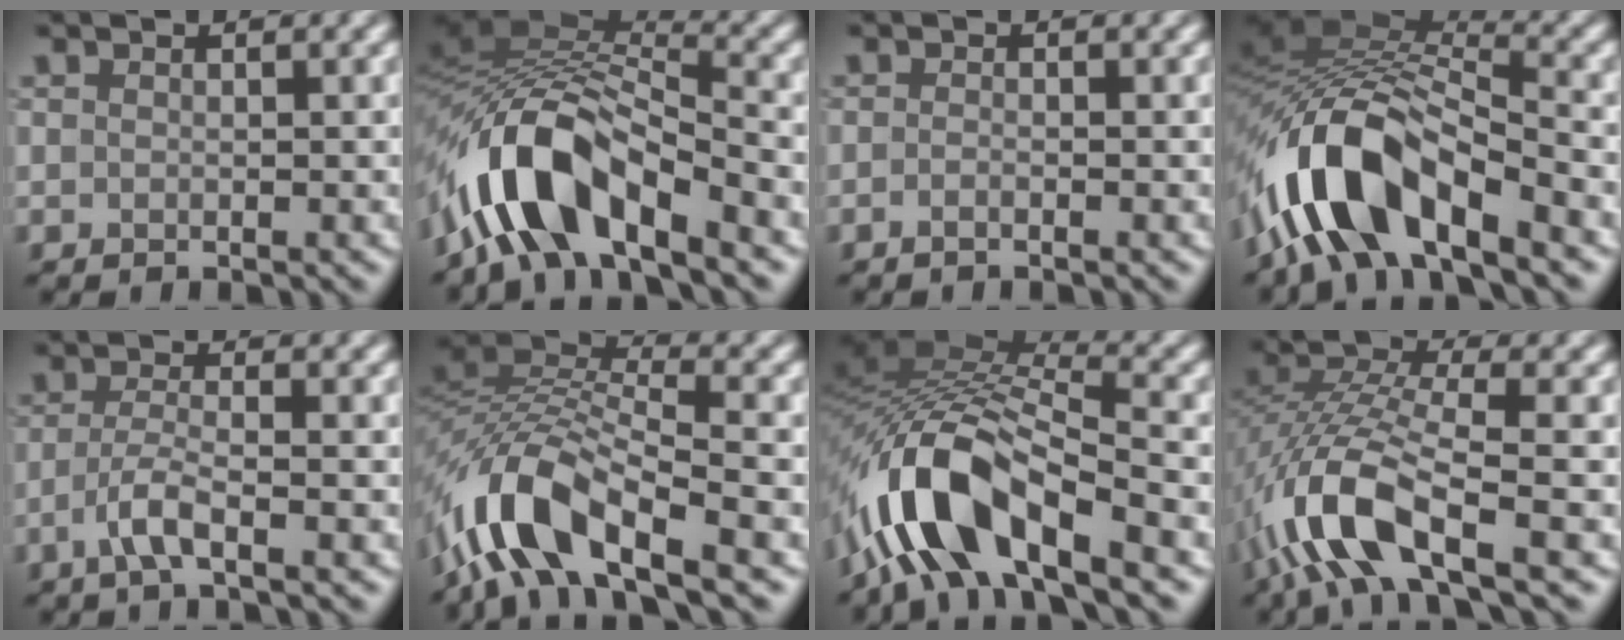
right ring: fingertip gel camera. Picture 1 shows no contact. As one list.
[{"total": 10.5, "force": [-5.2, 4.2, 8.0], "torque": [-0.147, 0.022, -0.107]}, {"total": 0.5, "force": [-0.3, 0.0, 0.4], "torque": [-0.013, 0.001, -0.009]}, {"total": 11.5, "force": [-5.3, 4.8, 9.0], "torque": [-0.173, 0.021, -0.110]}, {"total": 2.4, "force": [-1.2, 0.2, 2.1], "torque": [-0.049, 0.009, -0.033]}, {"total": 10.8, "force": [-6.1, 4.2, 7.9], "torque": [-0.158, 0.008, -0.131]}, {"total": 11.6, "force": [-5.7, 4.5, 9.1], "torque": [-0.171, 0.020, -0.119]}, {"total": 8.5, "force": [-4.2, 2.9, 6.8], "torque": [-0.156, 0.010, -0.090]}]